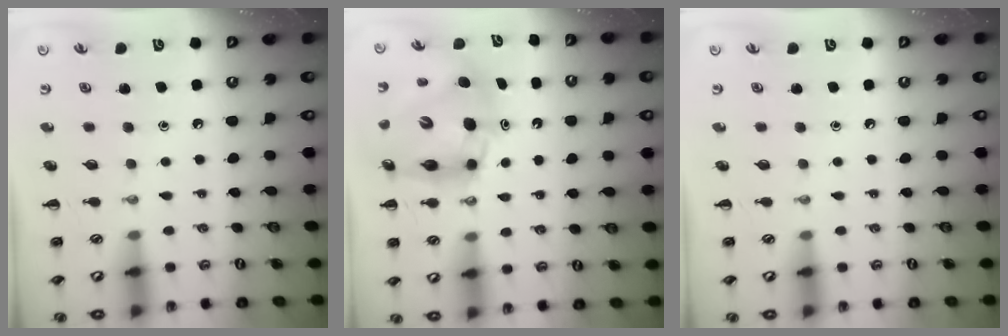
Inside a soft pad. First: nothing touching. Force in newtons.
{"total": 11.2, "press": 10.8, "slide": 3.1}
{"total": 0.0}